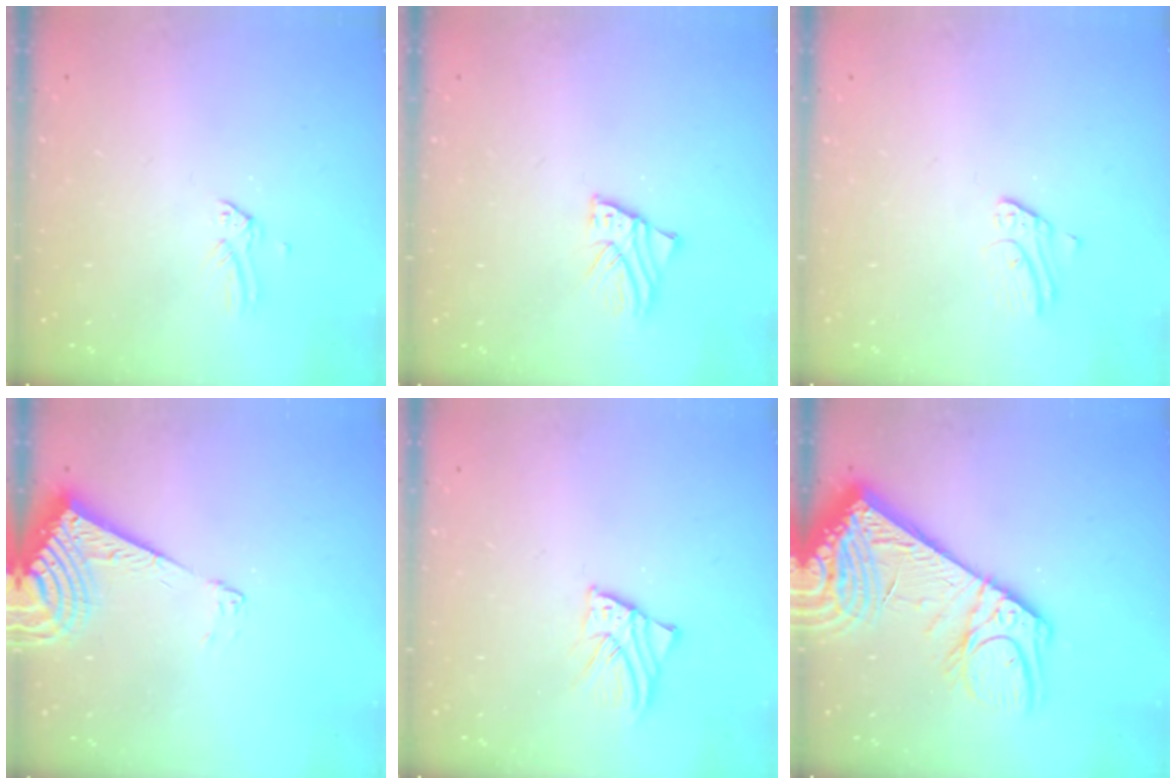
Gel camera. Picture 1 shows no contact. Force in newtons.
{"total": 2.3, "press": 2.3, "slide": 0.2}
{"total": 2.7, "press": 2.7, "slide": 0.3}
{"total": 10.1, "press": 10.0, "slide": 1.3}
{"total": 2.3, "press": 2.3, "slide": 0.1}
{"total": 22.3, "press": 21.7, "slide": 4.9}